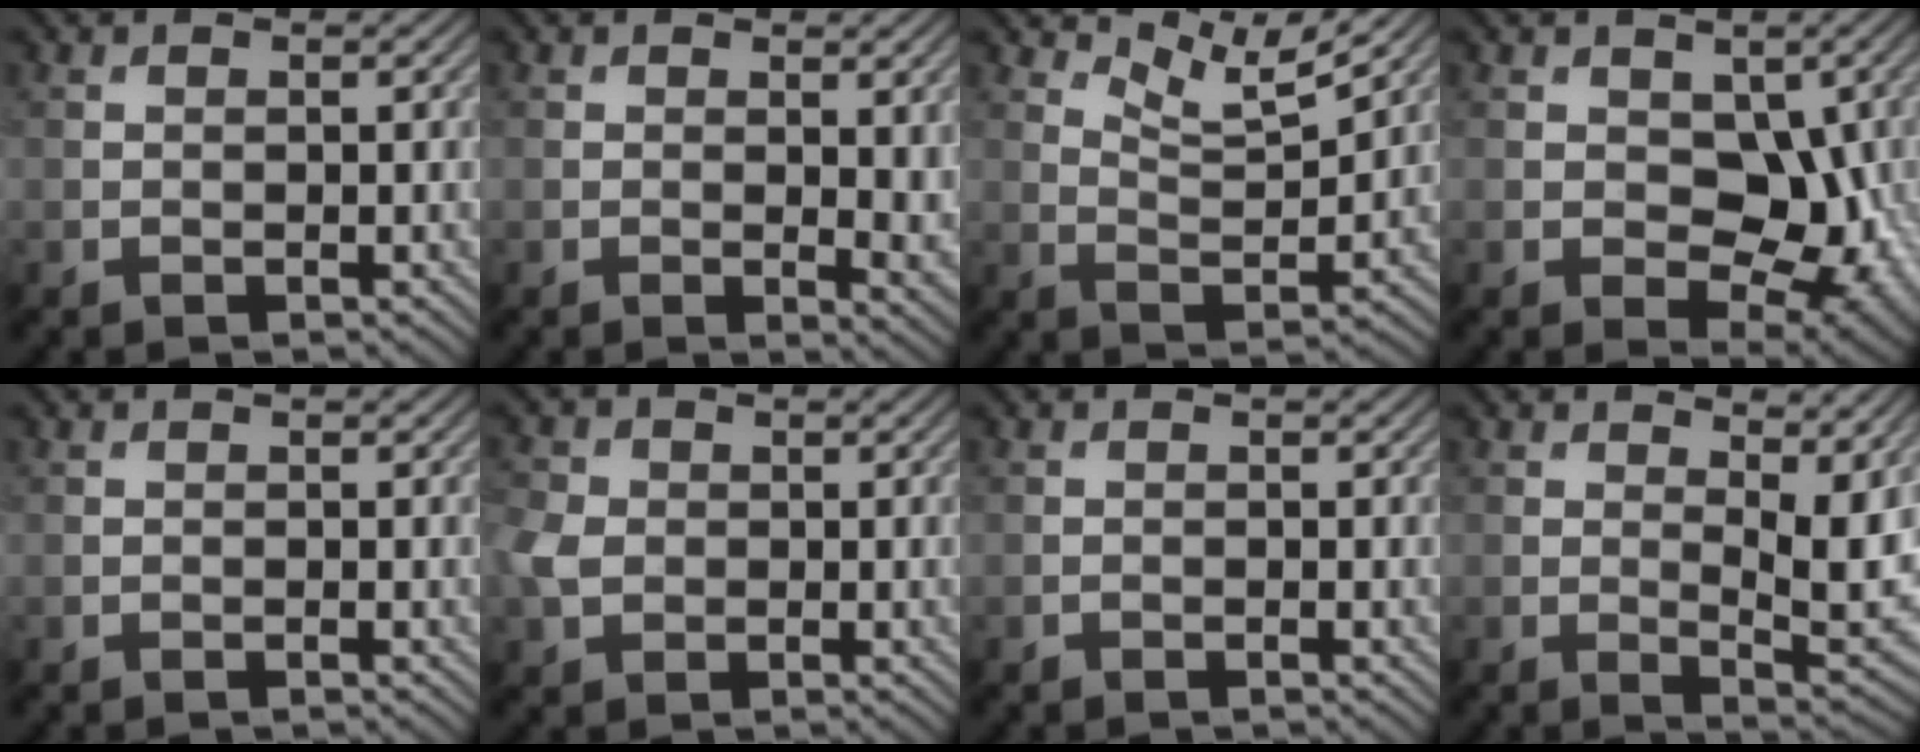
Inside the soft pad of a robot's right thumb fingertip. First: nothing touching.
{"total": 3.3, "force": [0.7, 1.3, 2.9], "torque": [-0.044, -0.007, 0.012]}
{"total": 5.6, "force": [4.7, 1.0, 2.9], "torque": [-0.073, -0.003, 0.090]}
{"total": 7.8, "force": [-0.1, 5.4, 5.7], "torque": [-0.082, -0.017, 0.004]}
{"total": 0.0}
{"total": 3.8, "force": [-0.3, 3.2, 2.1], "torque": [-0.065, 0.004, -0.011]}
{"total": 0.0}
{"total": 7.6, "force": [2.9, 3.2, 6.2], "torque": [-0.096, -0.014, 0.051]}